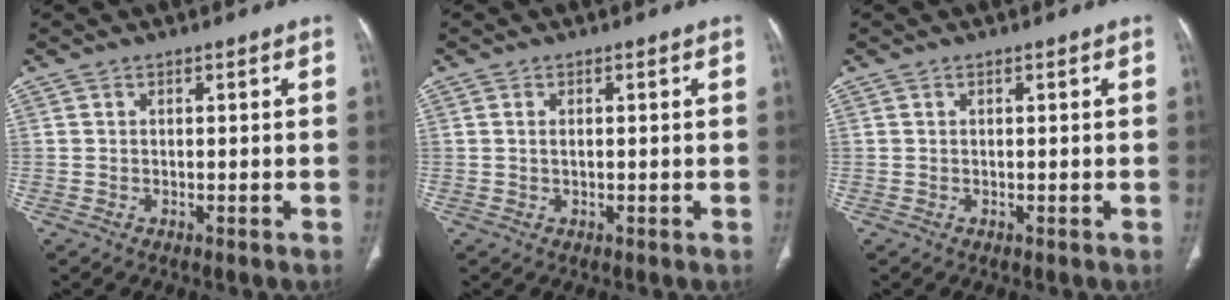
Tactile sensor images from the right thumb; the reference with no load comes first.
{"total": 0.7, "force": [0.2, 0.3, 0.6], "torque": [-0.016, 0.002, 0.006]}
{"total": 0.0}